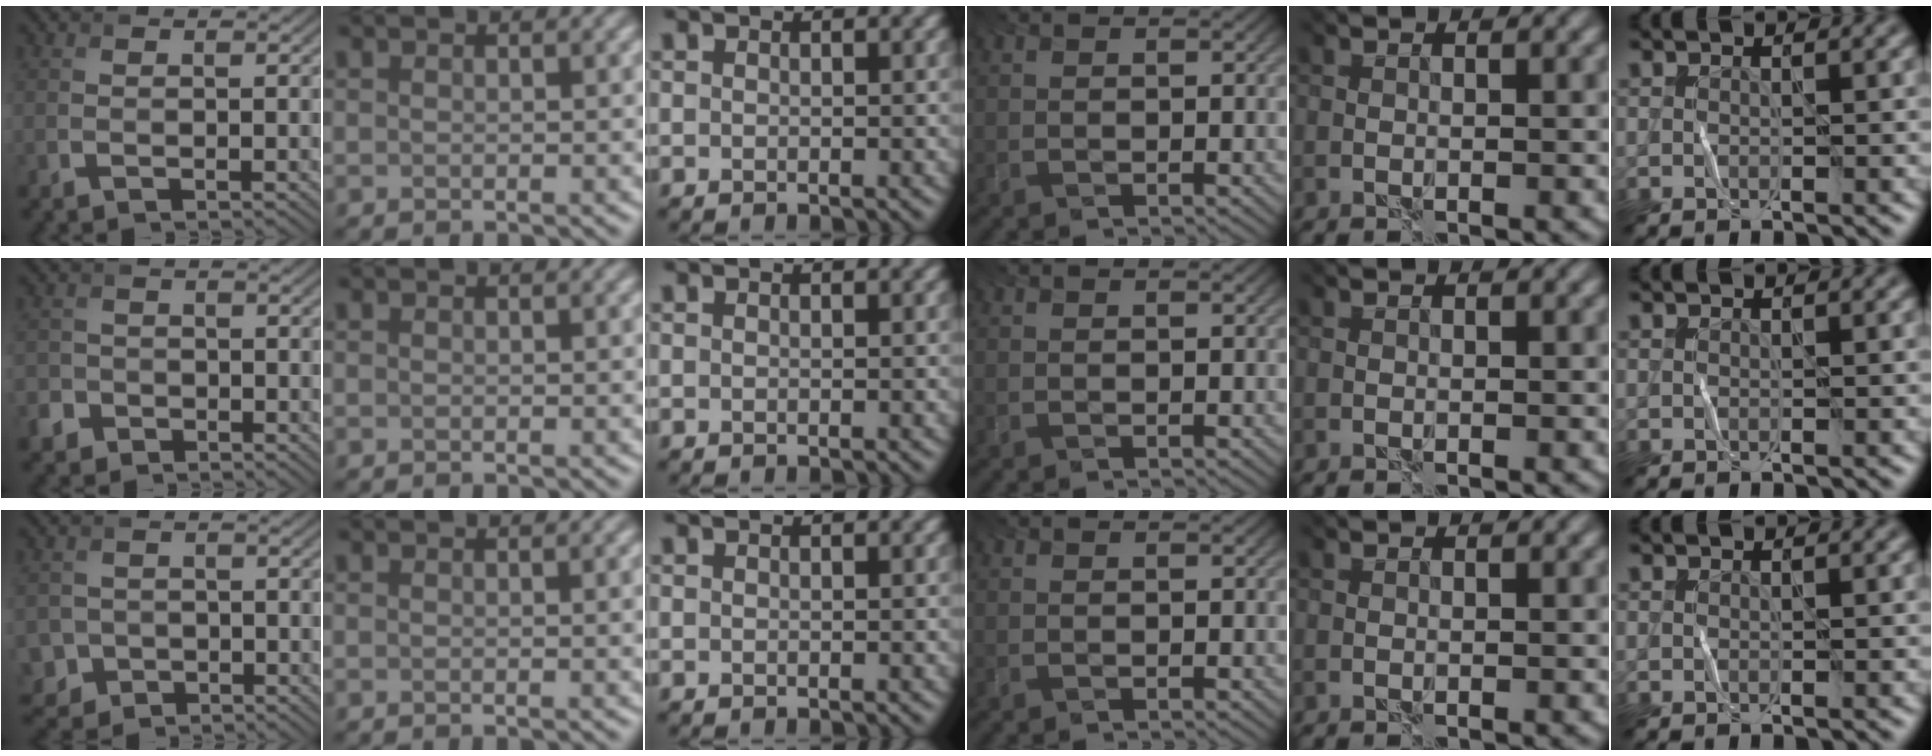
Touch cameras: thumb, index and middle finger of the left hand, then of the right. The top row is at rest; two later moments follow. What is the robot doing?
{"motion": "fold", "object": "bandana"}